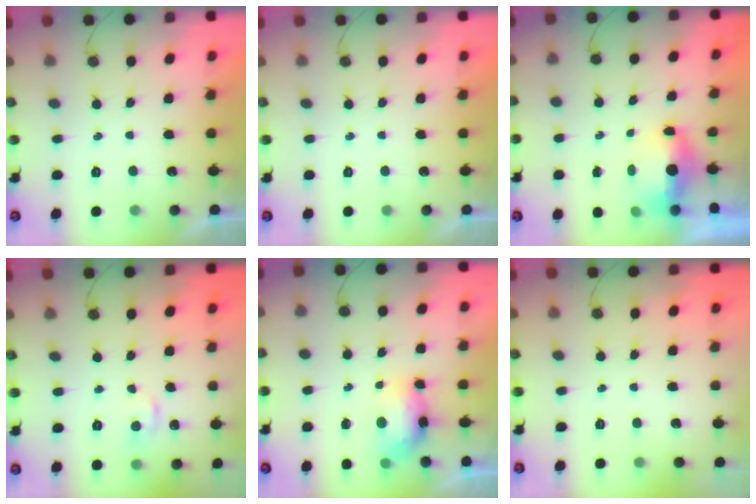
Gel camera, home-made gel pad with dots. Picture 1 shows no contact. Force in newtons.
{"total": 0.0}
{"total": 5.1, "press": 5.0, "slide": 1.2}
{"total": 5.4, "press": 5.4, "slide": 0.8}
{"total": 8.4, "press": 8.0, "slide": 2.8}
{"total": 0.0}